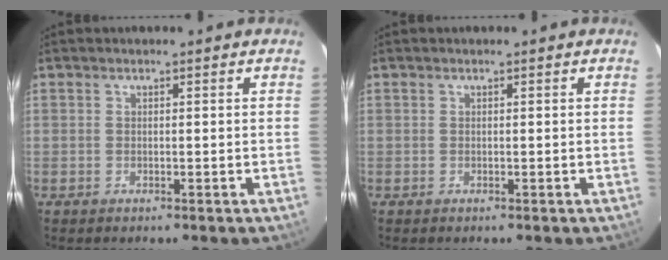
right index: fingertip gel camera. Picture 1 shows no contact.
{"total": 0.0}